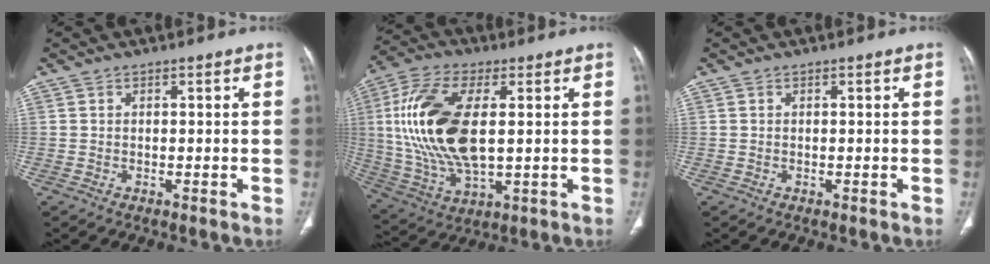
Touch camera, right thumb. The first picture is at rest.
{"total": 20.2, "force": [2.4, 9.7, 17.5], "torque": [-0.371, -0.005, 0.048]}
{"total": 0.0}